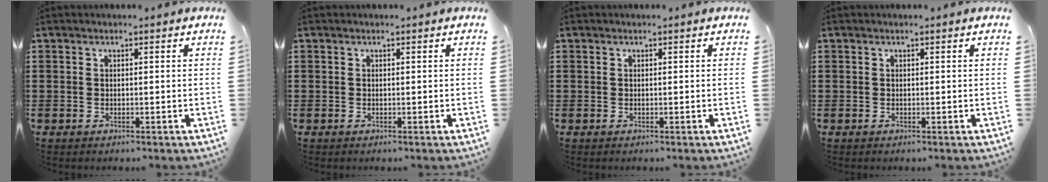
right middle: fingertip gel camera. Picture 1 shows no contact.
{"total": 0.0}
{"total": 0.0}
{"total": 0.0}